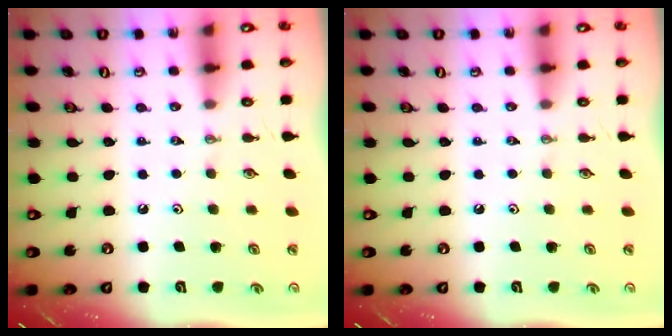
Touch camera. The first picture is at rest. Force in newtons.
{"total": 0.0}